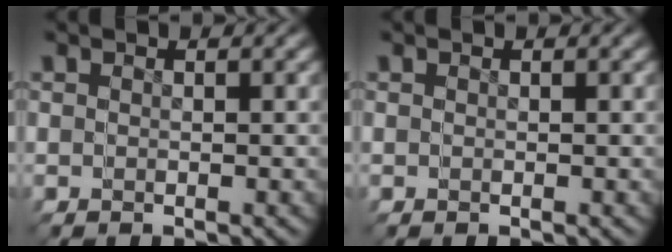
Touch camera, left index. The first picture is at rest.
{"total": 0.0}